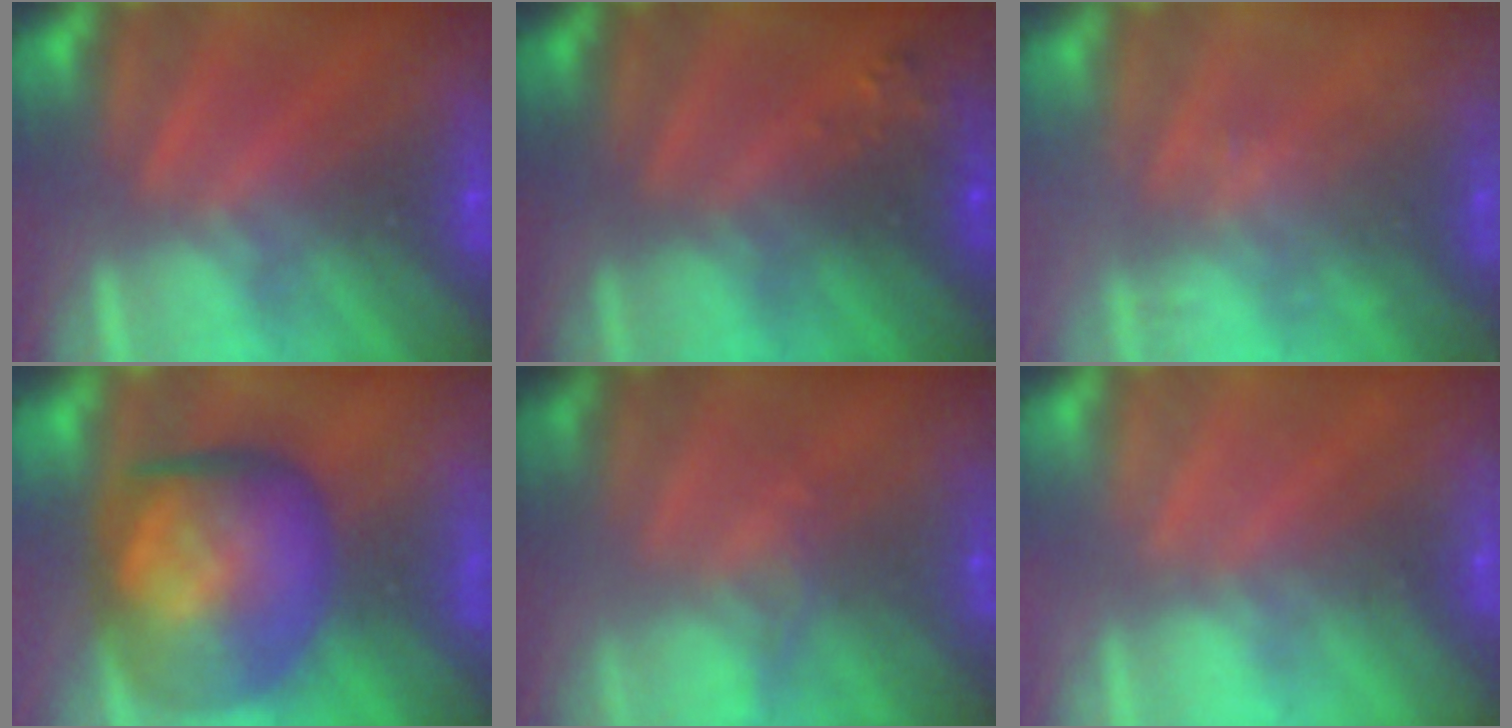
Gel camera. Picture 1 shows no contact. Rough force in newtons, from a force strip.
{"total": 5.6}
{"total": 2.2}
{"total": 7.0}
{"total": 5.8}
{"total": 2.0}